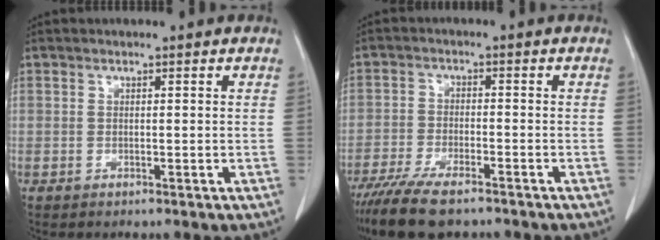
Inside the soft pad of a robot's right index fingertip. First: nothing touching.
{"total": 10.2, "force": [-7.8, 2.9, 5.9], "torque": [-0.105, -0.022, -0.132]}